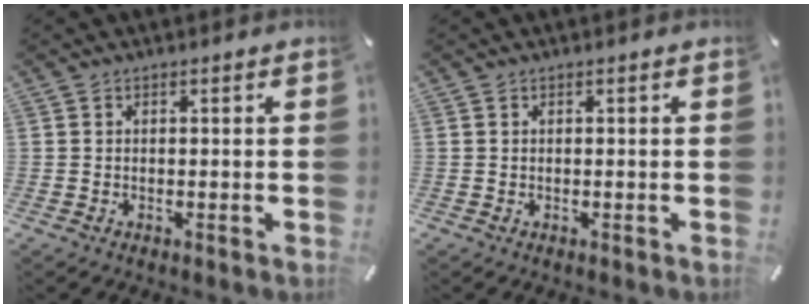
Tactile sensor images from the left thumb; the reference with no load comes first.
{"total": 0.0}